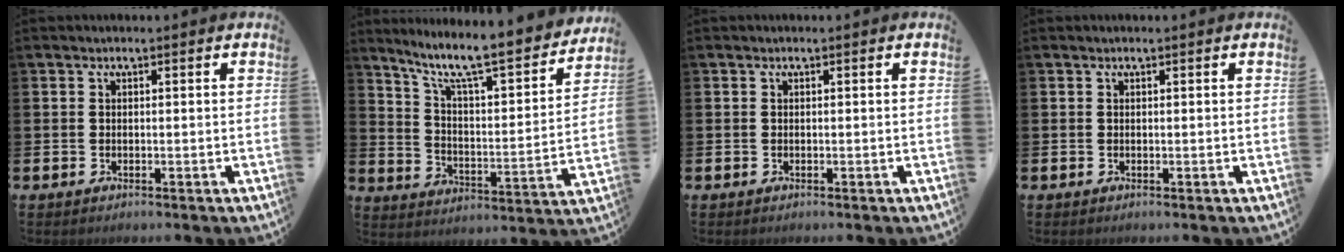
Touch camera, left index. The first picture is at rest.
{"total": 9.3, "force": [8.0, 1.4, 4.5], "torque": [-0.110, -0.063, 0.129]}
{"total": 0.0}
{"total": 0.0}